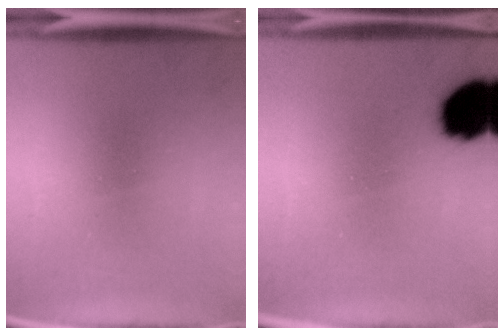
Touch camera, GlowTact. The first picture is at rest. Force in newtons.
{"total": 14.1}